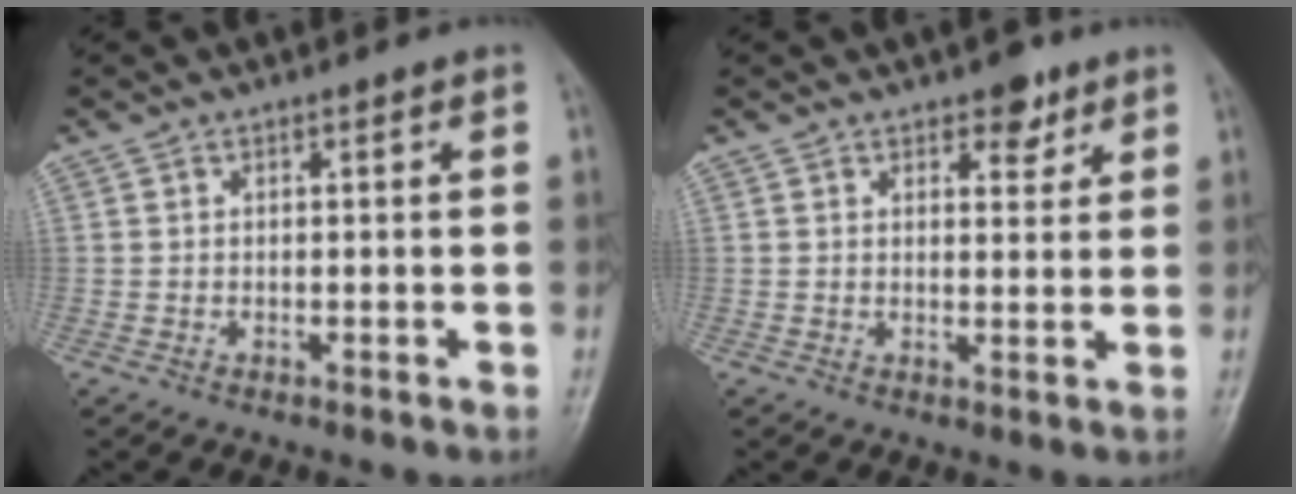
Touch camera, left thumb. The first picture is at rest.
{"total": 4.2, "force": [2.8, 2.2, 2.2], "torque": [-0.008, -0.015, 0.039]}